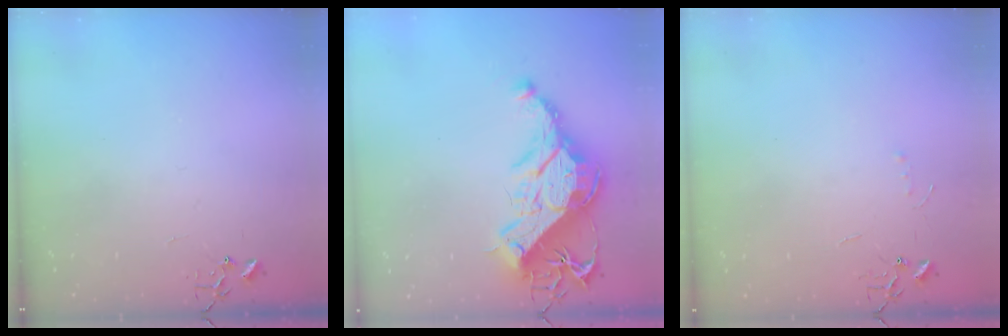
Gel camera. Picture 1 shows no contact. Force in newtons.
{"total": 21.4, "press": 21.2, "slide": 2.9}
{"total": 3.7, "press": 3.6, "slide": 0.5}